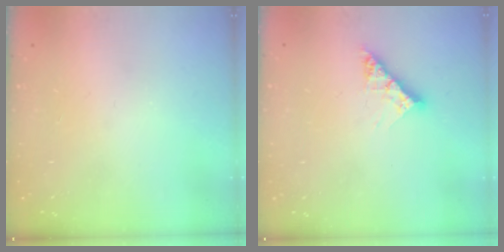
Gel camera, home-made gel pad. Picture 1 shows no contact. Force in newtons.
{"total": 7.6, "press": 7.6, "slide": 0.7}